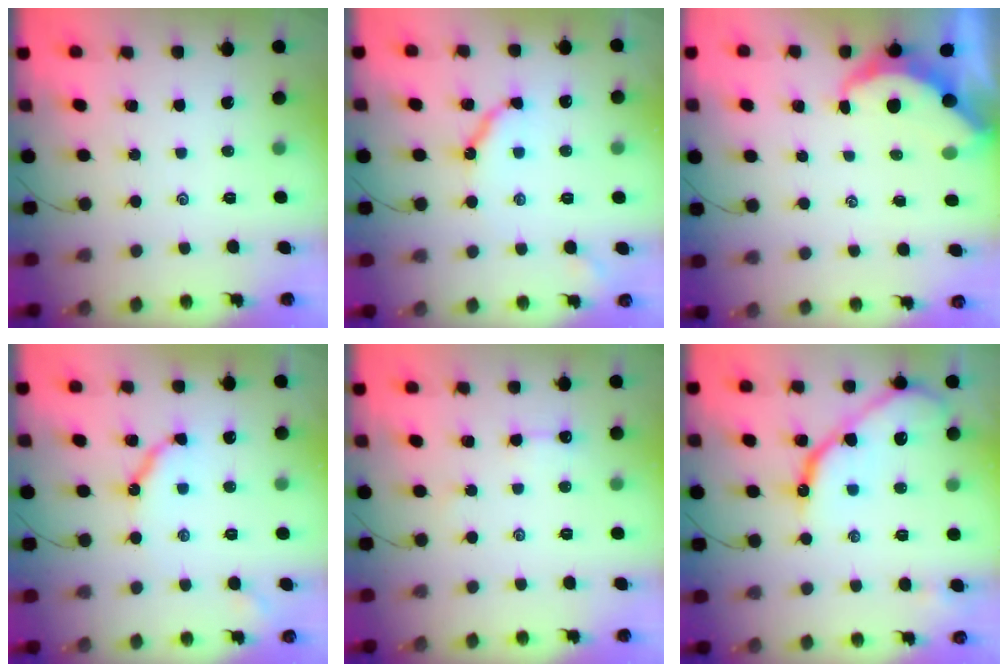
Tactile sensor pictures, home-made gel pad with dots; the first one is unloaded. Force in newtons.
{"total": 9.3, "press": 9.2, "slide": 1.1}
{"total": 6.5, "press": 6.4, "slide": 1.0}
{"total": 9.3, "press": 9.2, "slide": 1.1}
{"total": 3.0, "press": 3.0, "slide": 0.4}
{"total": 11.7, "press": 11.6, "slide": 1.1}